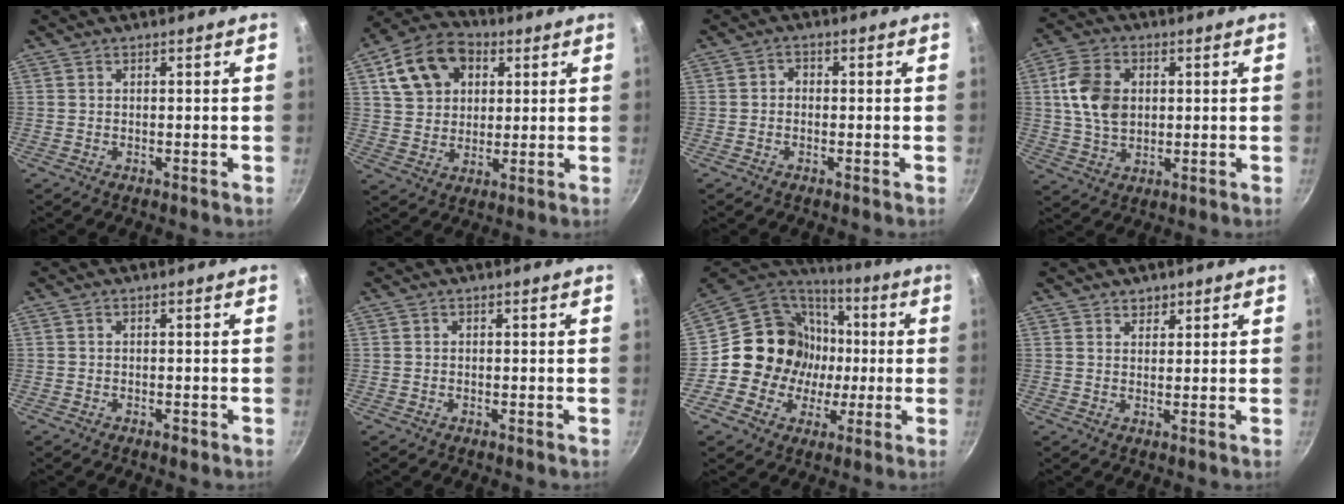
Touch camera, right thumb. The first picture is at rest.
{"total": 14.1, "force": [5.1, 10.4, 8.0], "torque": [-0.122, 0.008, 0.082]}
{"total": 1.4, "force": [-0.4, 1.2, 0.5], "torque": [-0.005, 0.005, -0.010]}
{"total": 10.3, "force": [1.7, 7.3, 7.1], "torque": [-0.117, 0.004, 0.031]}
{"total": 1.3, "force": [-0.8, 0.6, 0.8], "torque": [-0.018, 0.007, -0.011]}
{"total": 0.0}
{"total": 18.3, "force": [-0.2, 17.0, 6.8], "torque": [-0.087, 0.030, -0.002]}
{"total": 2.1, "force": [1.5, 1.4, 0.3], "torque": [0.009, -0.009, 0.022]}